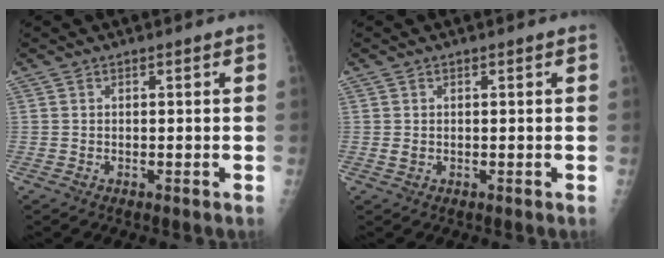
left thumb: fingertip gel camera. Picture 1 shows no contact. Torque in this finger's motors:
{"motor_torque": [-0.04, -0.06, 0.15, -0.02, 0.00]}